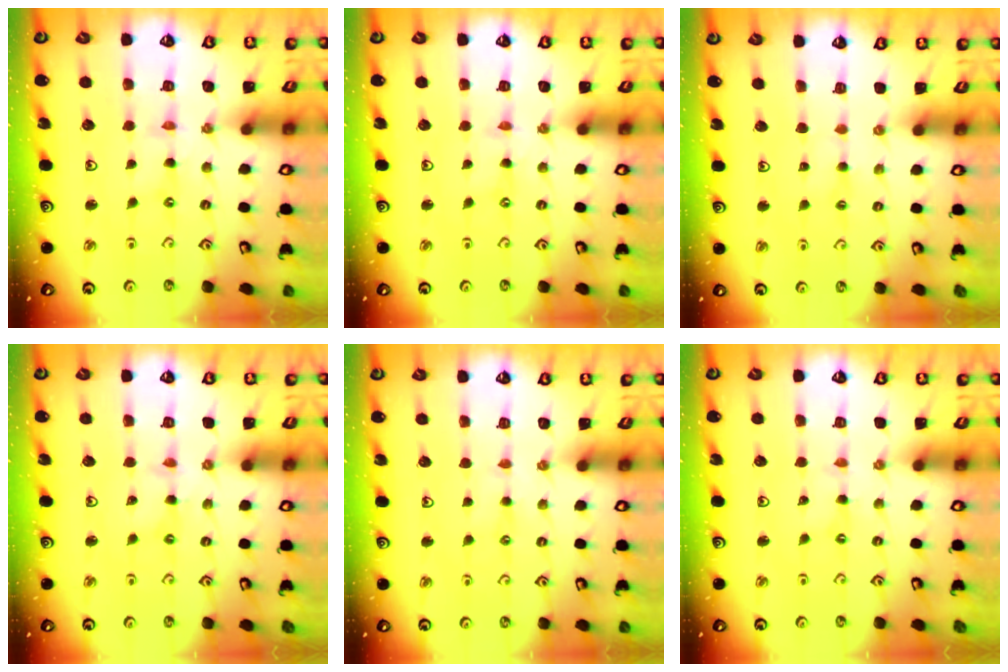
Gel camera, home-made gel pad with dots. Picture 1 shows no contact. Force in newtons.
{"total": 0.0}
{"total": 1.7, "press": 1.6, "slide": 0.4}
{"total": 2.6, "press": 2.6, "slide": 0.3}
{"total": 2.2, "press": 2.2, "slide": 0.4}
{"total": 0.8, "press": 0.8, "slide": 0.1}